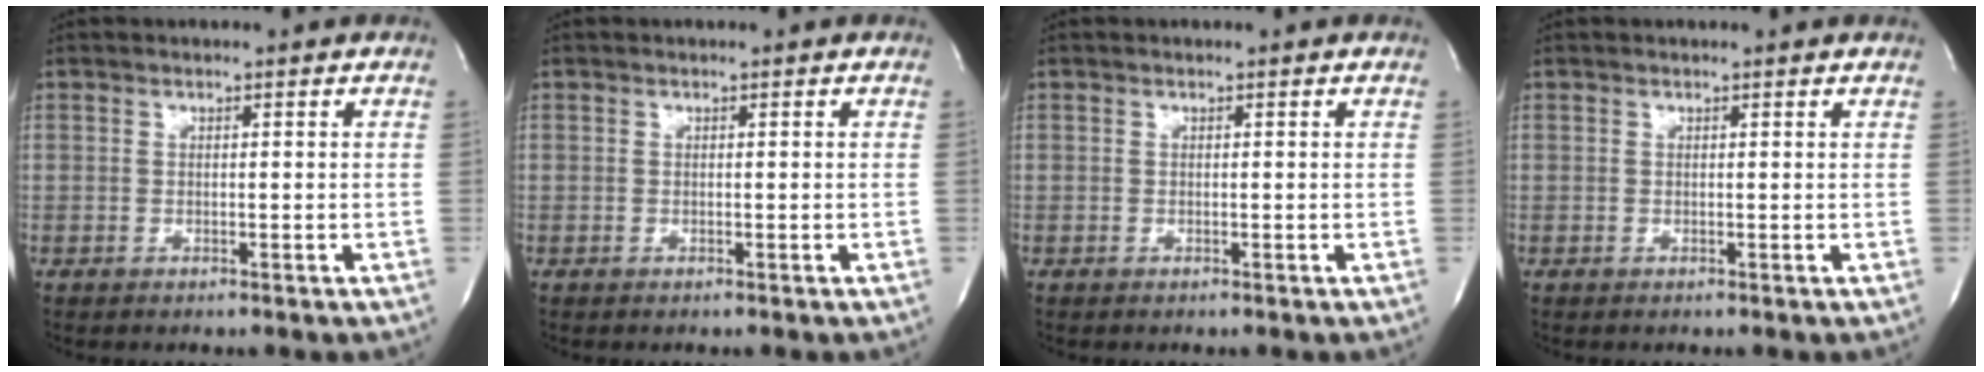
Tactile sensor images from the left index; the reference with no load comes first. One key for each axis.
{"total": 0.0}
{"total": 0.0}
{"total": 1.0, "fx": 0.9, "fy": -0.1, "fz": 0.2, "tx": -0.013, "ty": -0.001, "tz": 0.009}